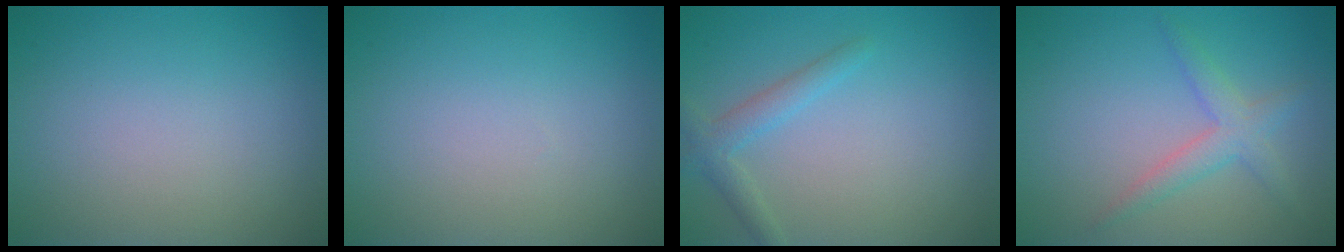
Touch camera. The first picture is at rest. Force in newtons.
{"total": 0.0}
{"total": 2.1, "press": 2.1, "slide": 0.1}
{"total": 2.5, "press": 2.5, "slide": 0.2}